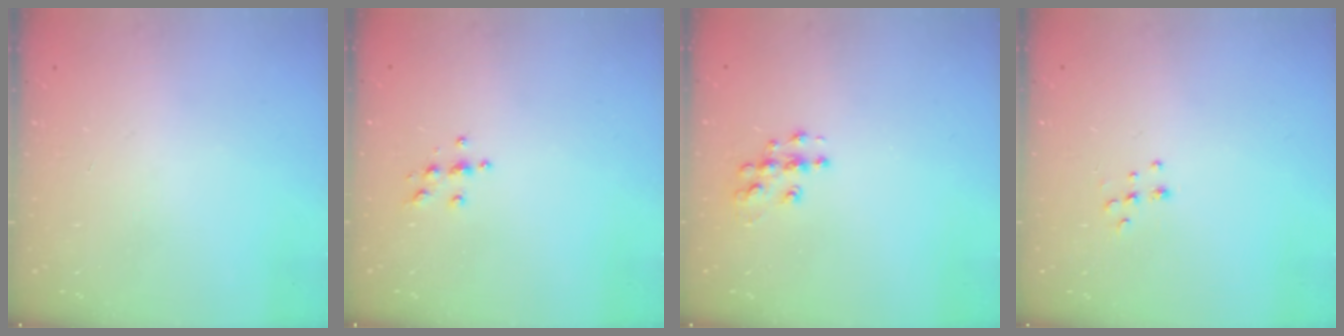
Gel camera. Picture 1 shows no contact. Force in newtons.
{"total": 3.7, "press": 3.7, "slide": 0.4}
{"total": 7.1, "press": 7.1, "slide": 0.3}
{"total": 7.0, "press": 6.9, "slide": 0.6}